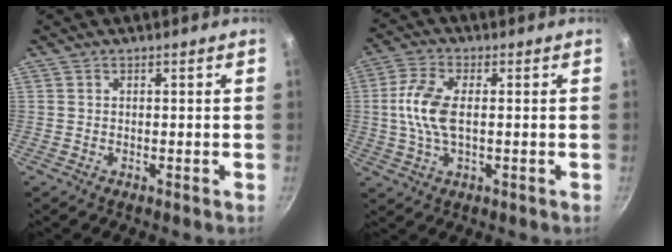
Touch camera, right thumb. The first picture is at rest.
{"total": 8.6, "force": [0.3, 4.3, 7.5], "torque": [-0.155, 0.012, -0.001]}